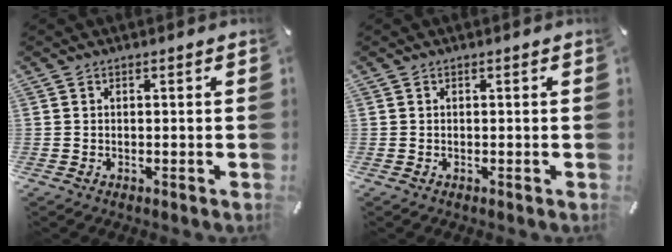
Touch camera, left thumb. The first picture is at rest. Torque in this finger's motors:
{"motor_torque": [-0.07, 0.00, 0.02, 0.06, 0.00]}